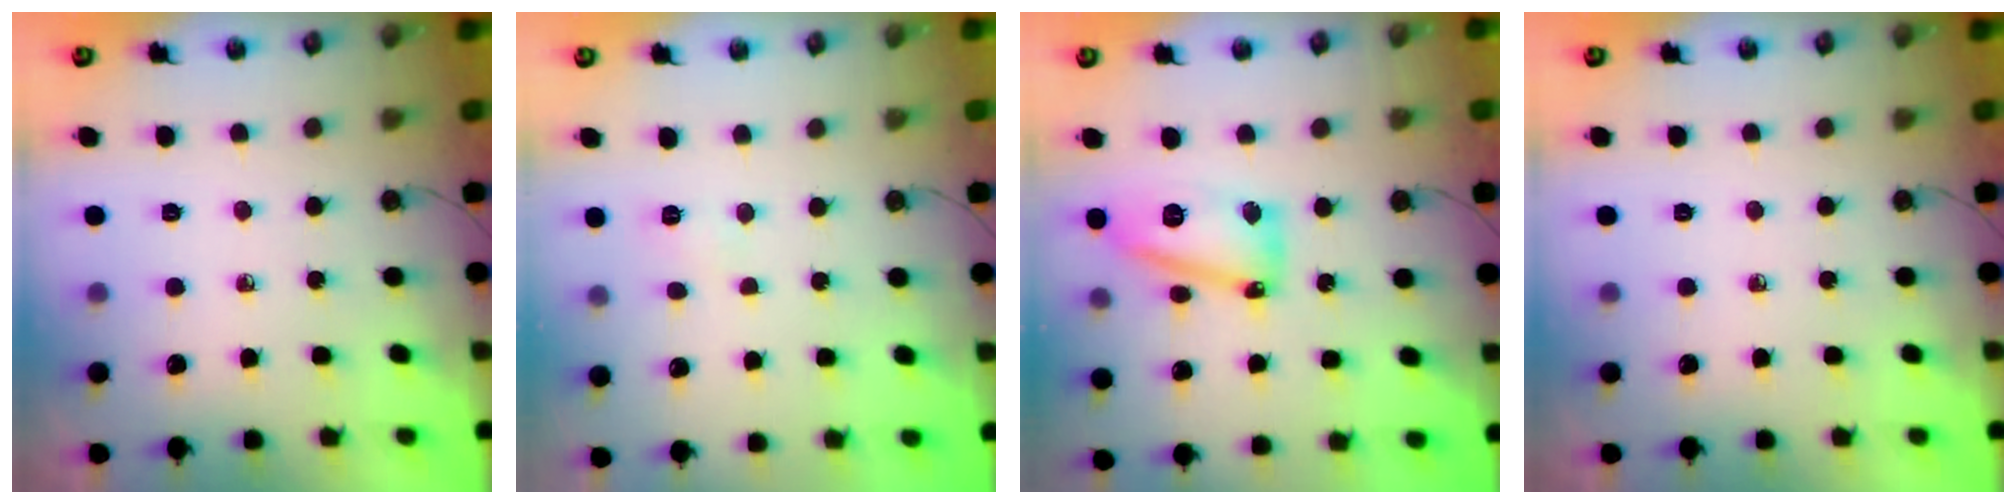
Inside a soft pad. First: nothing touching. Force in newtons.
{"total": 3.5, "press": 2.8, "slide": 2.2}
{"total": 20.4, "press": 16.7, "slide": 11.6}
{"total": 0.0}